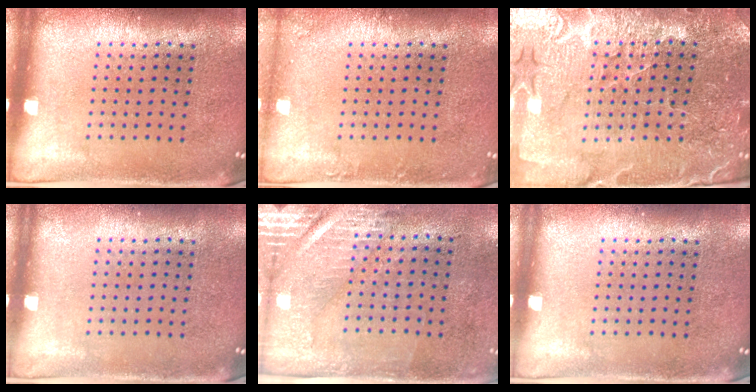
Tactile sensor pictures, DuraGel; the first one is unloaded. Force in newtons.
{"total": 1.0, "press": 1.0, "slide": 0.2}
{"total": 3.5, "press": 3.5, "slide": 0.2}
{"total": 0.0}
{"total": 3.0, "press": 2.5, "slide": 1.6}
{"total": 0.0}